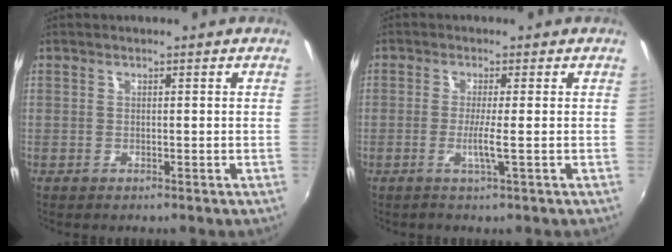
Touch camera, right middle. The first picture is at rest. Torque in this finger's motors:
{"motor_torque": [-0.06, -0.10, 0.00, 0.05]}